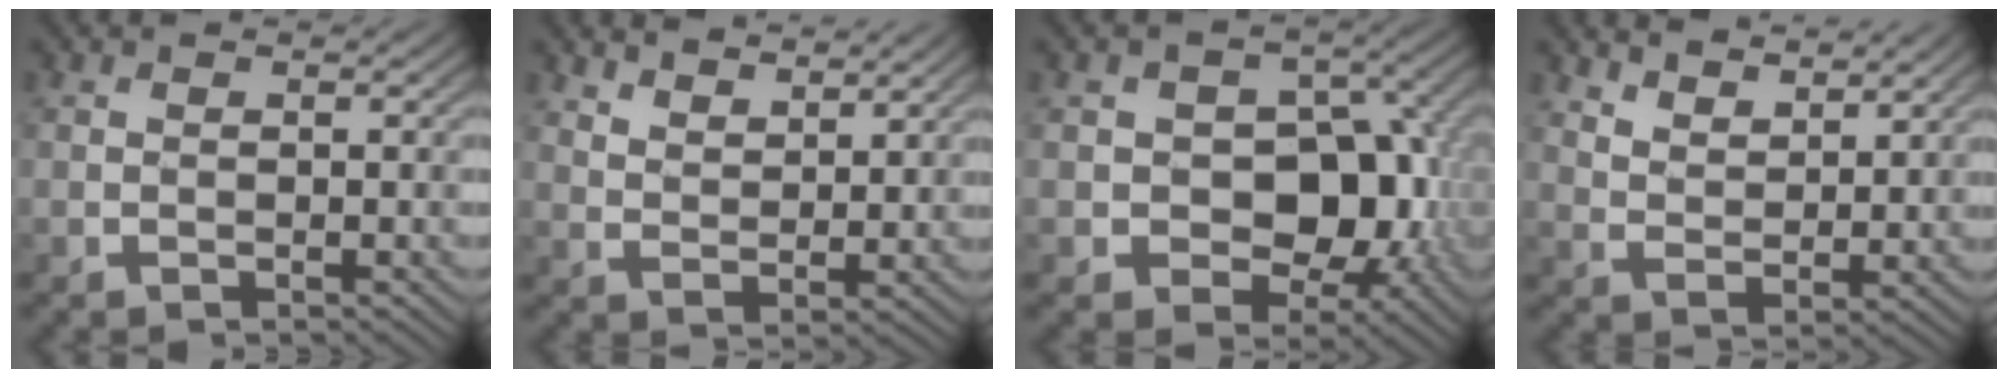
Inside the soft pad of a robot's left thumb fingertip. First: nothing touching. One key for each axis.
{"total": 5.9, "fx": 4.9, "fy": 2.2, "fz": 2.5, "tx": -0.055, "ty": -0.018, "tz": 0.100}
{"total": 10.6, "fx": -1.8, "fy": 7.4, "fz": 7.3, "tx": -0.106, "ty": -0.002, "tz": -0.041}
{"total": 7.1, "fx": 5.8, "fy": 2.6, "fz": 3.1, "tx": -0.068, "ty": -0.026, "tz": 0.118}